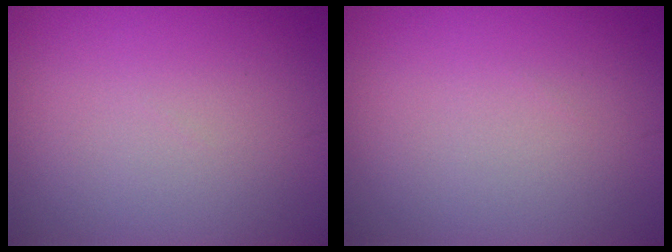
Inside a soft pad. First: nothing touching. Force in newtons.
{"total": 0.0}